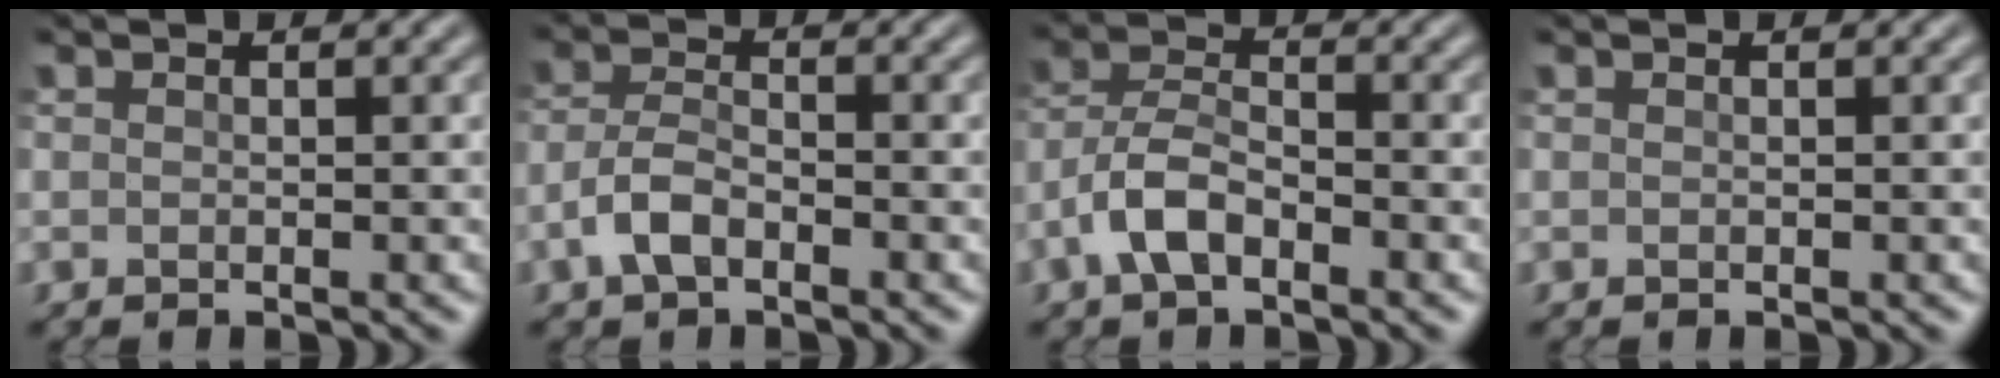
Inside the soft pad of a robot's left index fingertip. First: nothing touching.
{"total": 3.1, "force": [-1.7, 1.5, 2.2], "torque": [-0.047, 0.005, -0.042]}
{"total": 4.1, "force": [-2.2, 1.9, 2.9], "torque": [-0.057, 0.009, -0.053]}
{"total": 0.0}